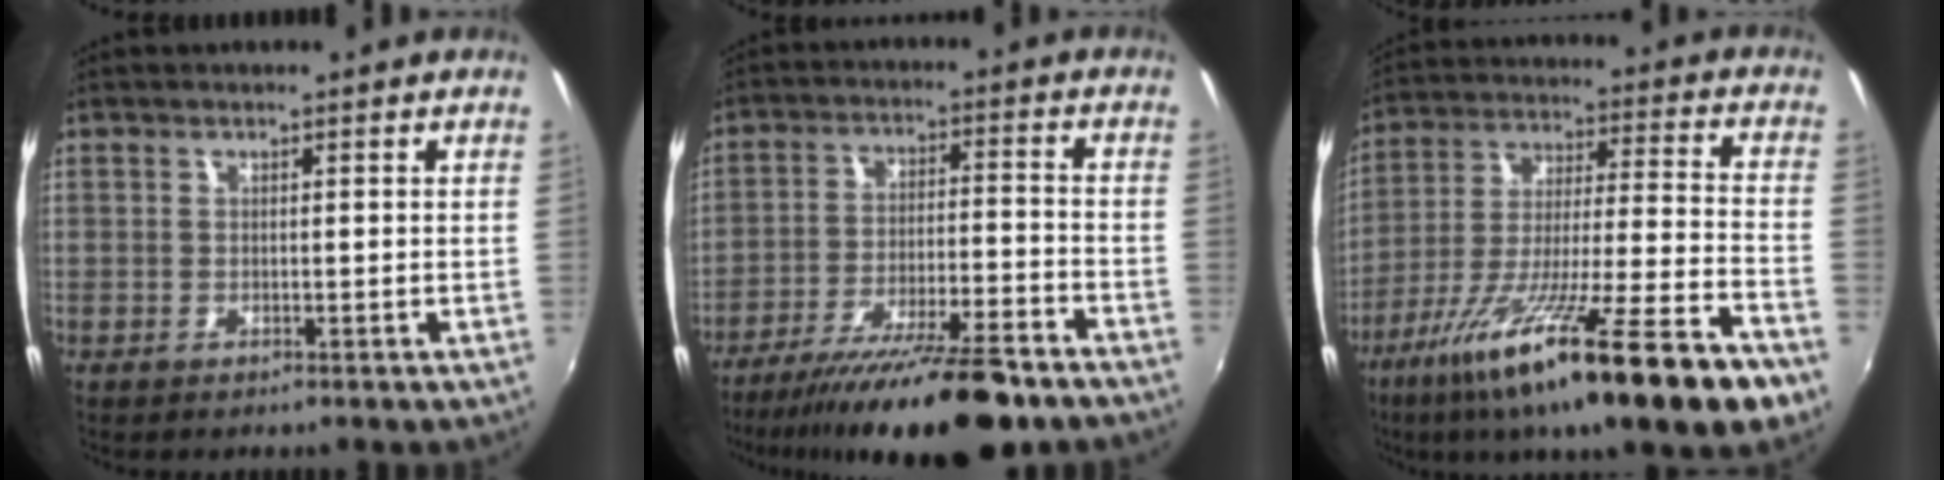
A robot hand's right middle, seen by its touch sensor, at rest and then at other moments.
{"total": 19.3, "force": [-15.5, 2.9, 11.2], "torque": [-0.207, -0.036, -0.242]}
{"total": 25.4, "force": [-16.0, 1.3, 19.7], "torque": [-0.330, -0.076, -0.262]}